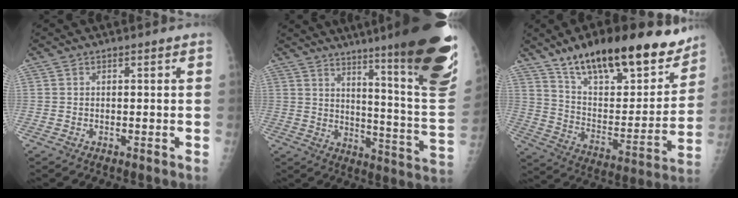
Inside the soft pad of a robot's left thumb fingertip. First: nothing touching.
{"total": 27.5, "force": [17.5, 2.5, 21.0], "torque": [-0.238, -0.101, 0.243]}
{"total": 26.5, "force": [19.1, 9.8, 15.5], "torque": [-0.197, -0.073, 0.303]}